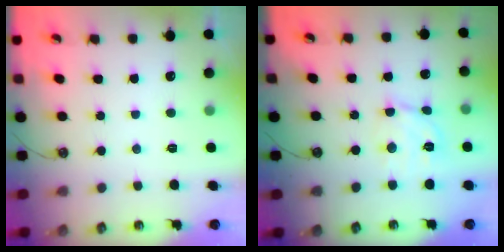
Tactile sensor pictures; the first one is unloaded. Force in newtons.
{"total": 10.6, "press": 10.5, "slide": 1.3}